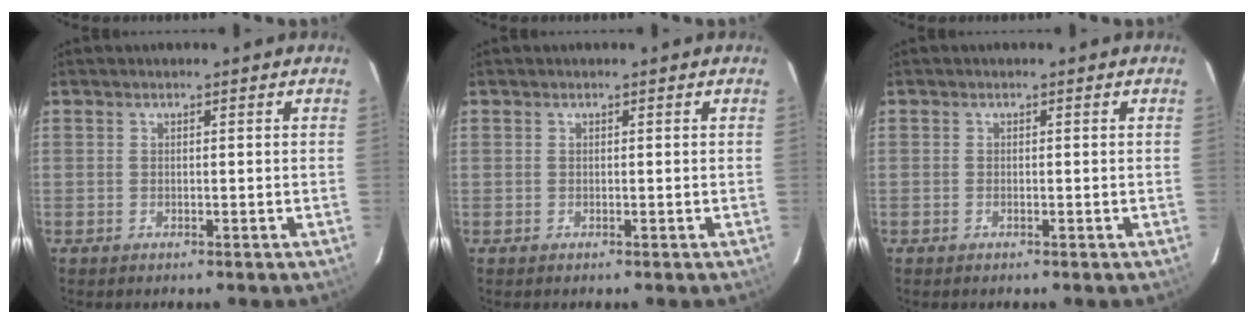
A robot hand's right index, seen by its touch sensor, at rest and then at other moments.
{"total": 0.0}
{"total": 0.0}